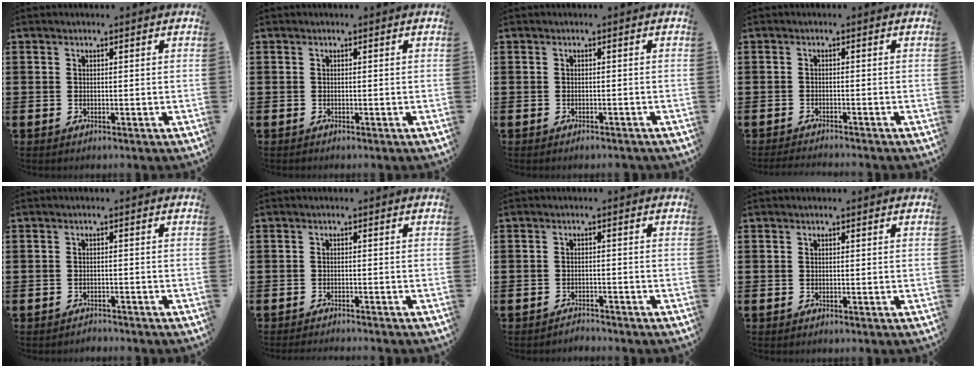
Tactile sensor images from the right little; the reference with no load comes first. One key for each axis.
{"total": 0.0}
{"total": 0.5, "fx": -0.5, "fy": 0.1, "fz": 0.2, "tx": 0.004, "ty": -0.008, "tz": -0.011}
{"total": 1.2, "fx": -1.2, "fy": -0.1, "fz": 0.3, "tx": -0.005, "ty": 0.000, "tz": -0.024}
{"total": 1.1, "fx": -1.1, "fy": 0.0, "fz": -0.1, "tx": -0.002, "ty": 0.002, "tz": -0.024}
{"total": 1.0, "fx": -1.0, "fy": -0.2, "fz": 0.0, "tx": -0.001, "ty": 0.000, "tz": -0.020}
{"total": 1.6, "fx": -1.5, "fy": 0.0, "fz": -0.2, "tx": -0.001, "ty": 0.003, "tz": -0.034}
{"total": 0.0}